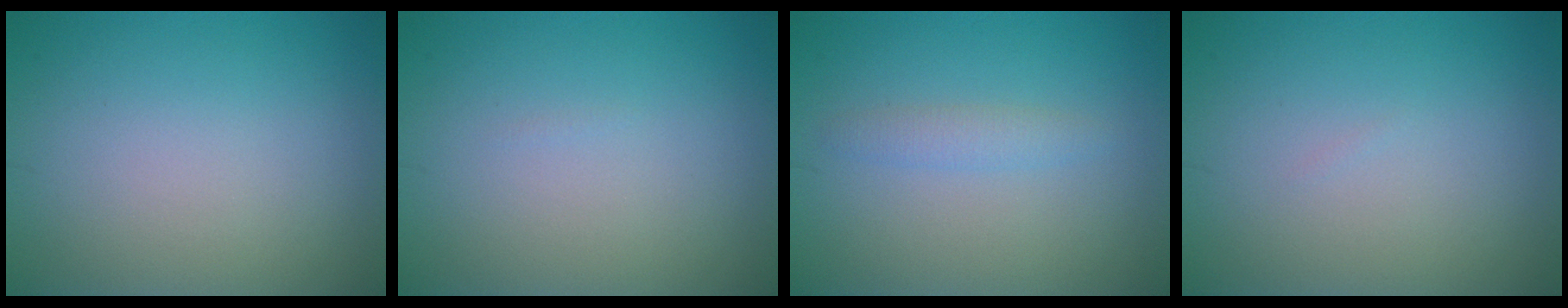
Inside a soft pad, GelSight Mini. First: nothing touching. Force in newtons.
{"total": 0.0}
{"total": 1.4, "press": 1.4, "slide": 0.1}
{"total": 0.0}